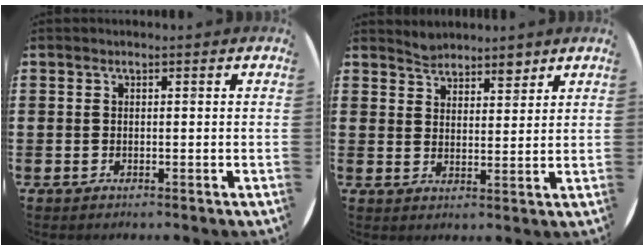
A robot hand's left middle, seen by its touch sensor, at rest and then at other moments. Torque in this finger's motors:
{"motor_torque": [0.45, -0.45, 0.01, 0.02]}